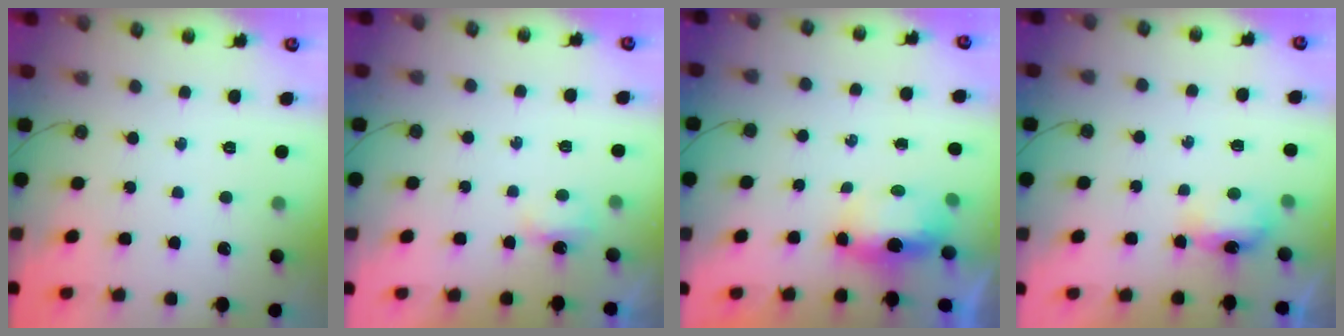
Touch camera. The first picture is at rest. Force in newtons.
{"total": 3.1, "press": 3.0, "slide": 0.6}
{"total": 5.9, "press": 5.8, "slide": 1.1}
{"total": 7.1, "press": 5.4, "slide": 4.6}